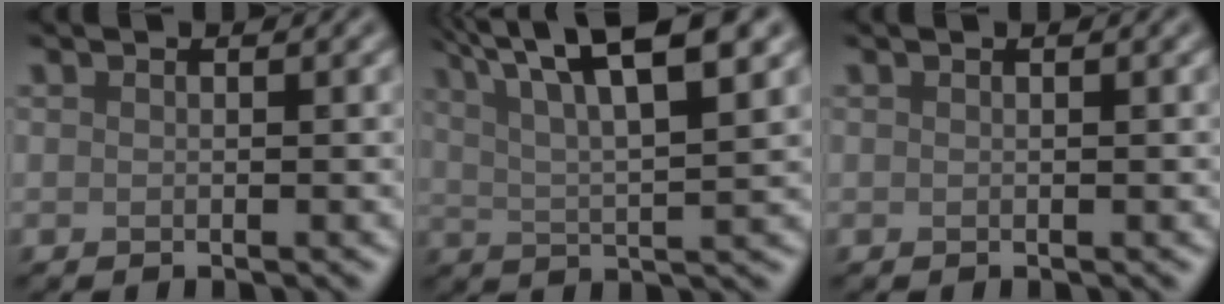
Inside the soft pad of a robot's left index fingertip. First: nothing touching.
{"total": 9.3, "force": [5.4, 2.3, 7.2], "torque": [-0.107, 0.023, 0.076]}
{"total": 0.0}